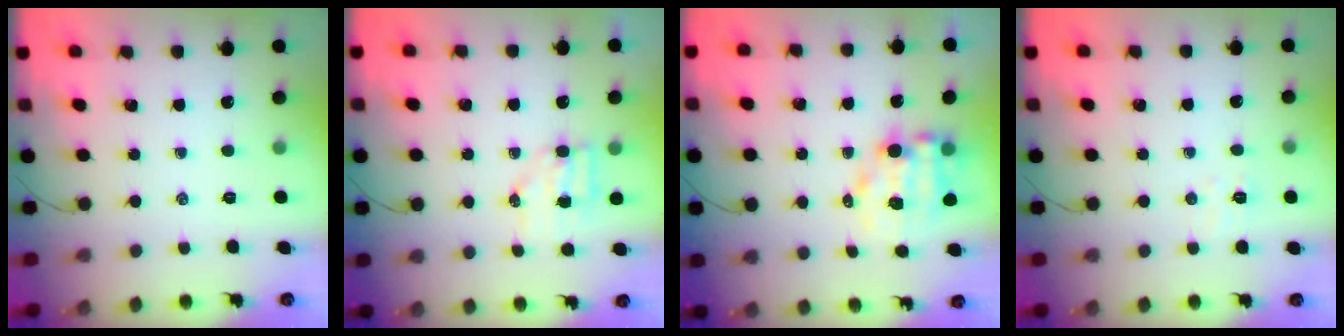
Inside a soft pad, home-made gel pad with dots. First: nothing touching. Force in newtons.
{"total": 5.6, "press": 5.6, "slide": 0.6}
{"total": 7.6, "press": 7.4, "slide": 1.5}
{"total": 4.5, "press": 4.3, "slide": 1.2}